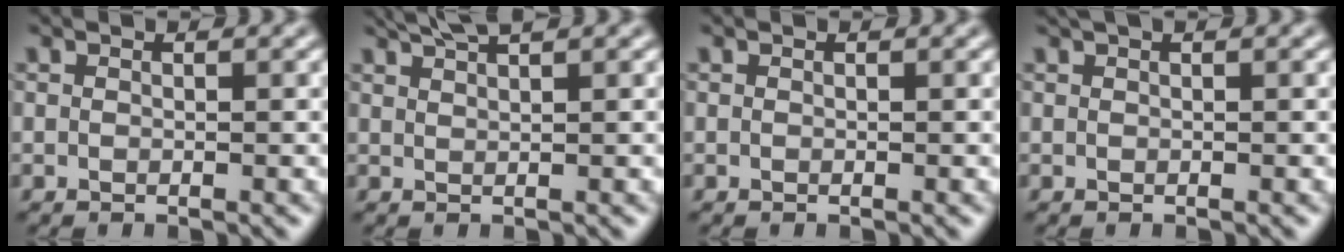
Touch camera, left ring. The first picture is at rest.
{"total": 2.7, "force": [2.2, 0.4, 1.5], "torque": [-0.016, 0.007, 0.035]}
{"total": 0.0}
{"total": 0.9, "force": [0.6, 0.1, 0.6], "torque": [-0.012, 0.002, 0.007]}